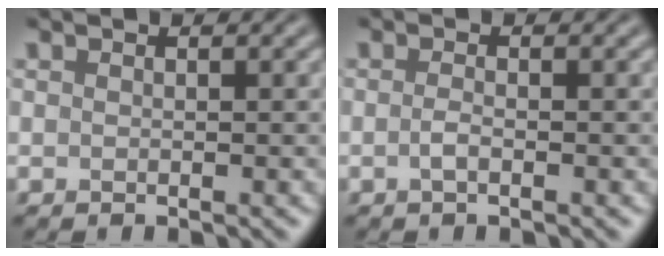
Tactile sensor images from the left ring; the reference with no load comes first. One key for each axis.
{"total": 1.0, "fx": -0.4, "fy": 0.3, "fz": 0.9, "tx": -0.020, "ty": 0.000, "tz": -0.009}